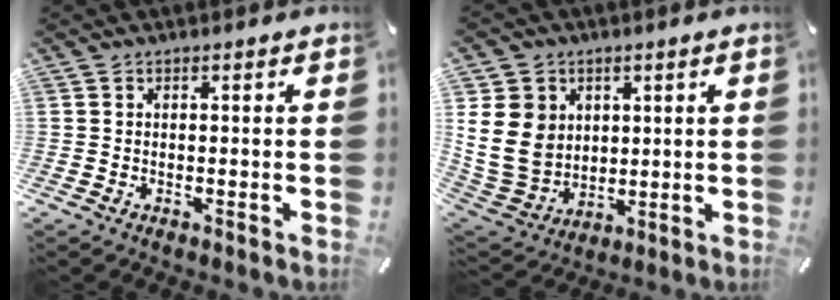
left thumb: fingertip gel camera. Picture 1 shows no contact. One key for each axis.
{"total": 14.0, "fx": 3.0, "fy": 12.2, "fz": 6.1, "tx": -0.150, "ty": -0.017, "tz": 0.057}